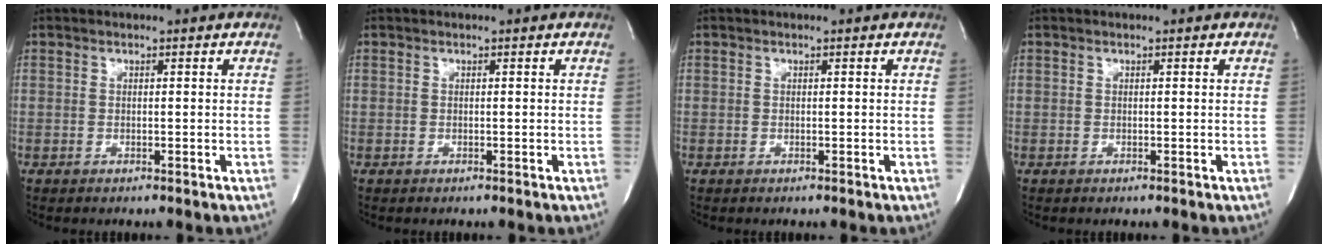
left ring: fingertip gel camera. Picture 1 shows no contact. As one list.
[{"total": 0.0}, {"total": 0.0}, {"total": 0.0}]